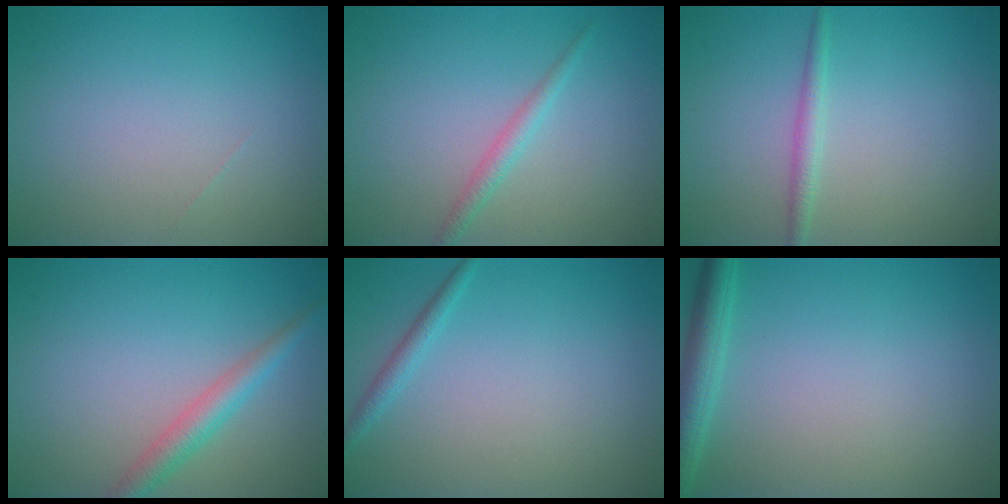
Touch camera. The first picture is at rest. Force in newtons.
{"total": 1.5, "press": 1.5, "slide": 0.0}
{"total": 1.4, "press": 1.4, "slide": 0.1}
{"total": 2.7, "press": 2.7, "slide": 0.1}
{"total": 1.2, "press": 1.2, "slide": 0.0}
{"total": 3.0, "press": 3.0, "slide": 0.2}